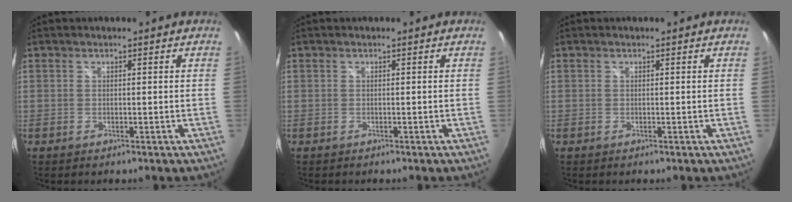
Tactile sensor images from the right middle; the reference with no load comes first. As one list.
[{"total": 0.0}, {"total": 0.0}]